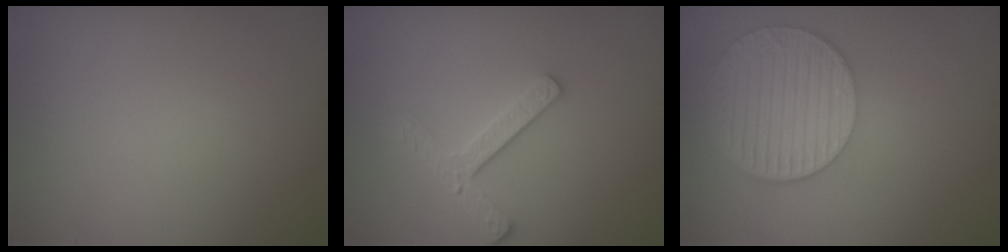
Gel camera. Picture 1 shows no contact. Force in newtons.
{"total": 2.4, "press": 2.3, "slide": 0.5}
{"total": 6.0, "press": 4.4, "slide": 4.0}